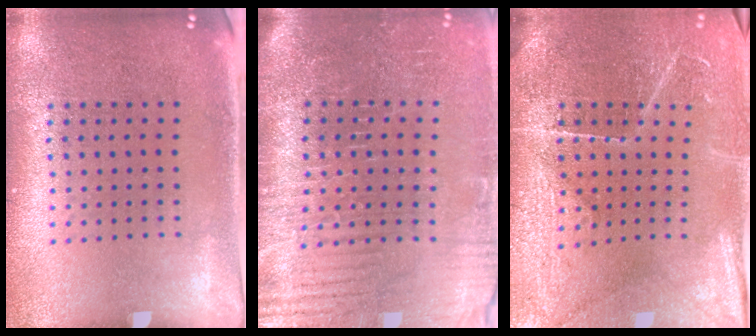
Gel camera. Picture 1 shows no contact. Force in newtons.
{"total": 4.3, "press": 4.1, "slide": 1.4}
{"total": 3.9, "press": 3.7, "slide": 1.3}